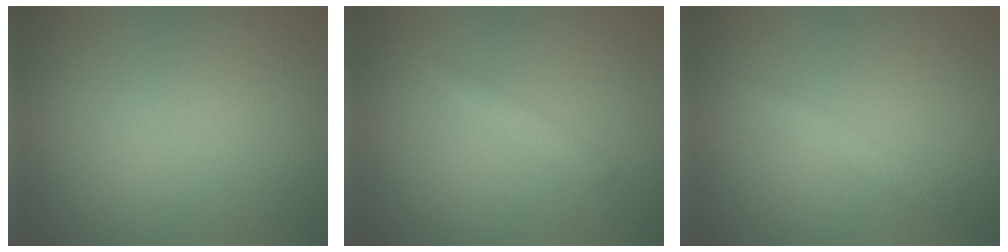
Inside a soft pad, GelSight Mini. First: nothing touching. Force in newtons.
{"total": 1.2, "press": 1.2, "slide": 0.0}
{"total": 1.4, "press": 1.4, "slide": 0.1}